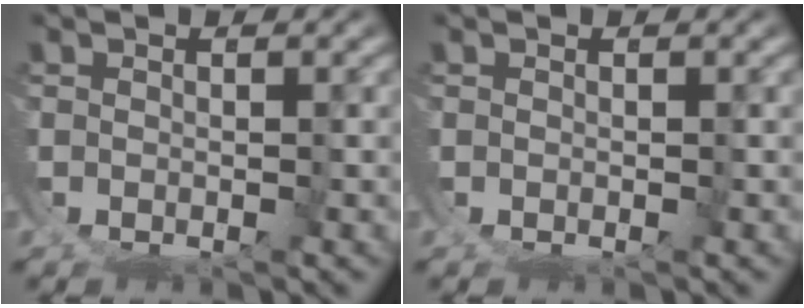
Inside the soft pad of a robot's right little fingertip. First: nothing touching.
{"total": 0.0}